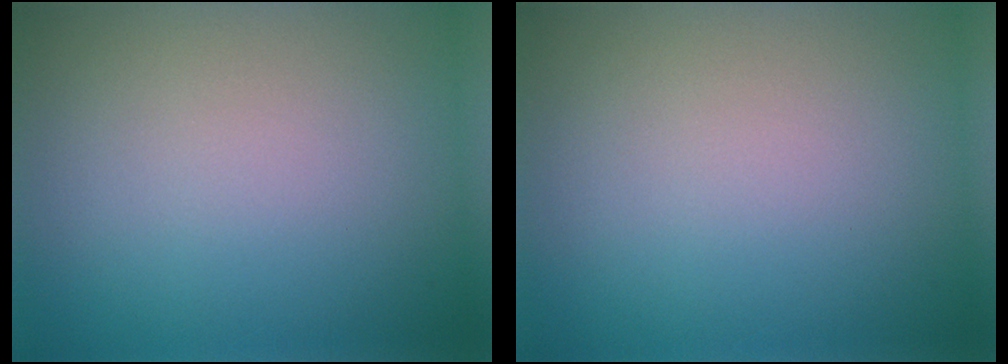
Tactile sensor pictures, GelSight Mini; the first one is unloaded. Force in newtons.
{"total": 0.0}